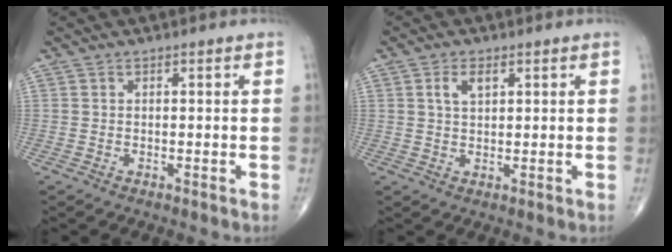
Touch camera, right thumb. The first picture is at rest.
{"total": 3.3, "force": [1.4, 1.8, 2.5], "torque": [-0.044, 0.000, 0.026]}